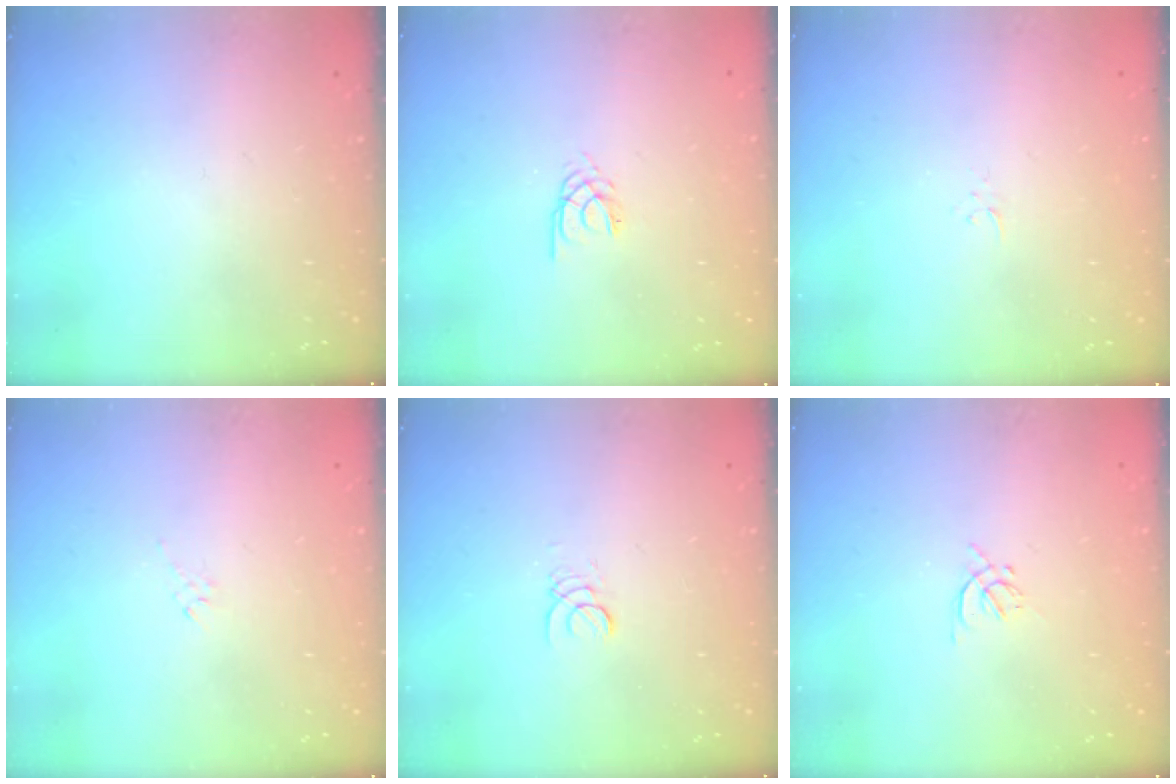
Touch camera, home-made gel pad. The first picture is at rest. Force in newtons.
{"total": 2.1, "press": 2.0, "slide": 0.4}
{"total": 2.3, "press": 2.3, "slide": 0.3}
{"total": 2.8, "press": 2.7, "slide": 0.6}
{"total": 1.2, "press": 1.2, "slide": 0.0}
{"total": 1.6, "press": 1.6, "slide": 0.5}